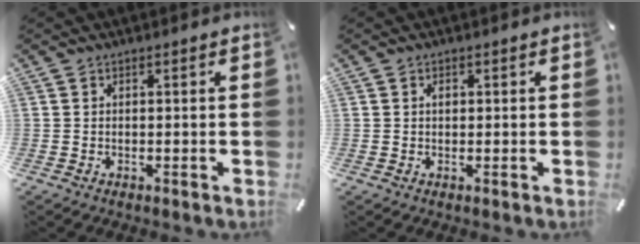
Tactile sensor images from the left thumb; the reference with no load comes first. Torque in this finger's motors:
{"motor_torque": [0.22, 0.48, 0.13, -0.22, 0.00]}